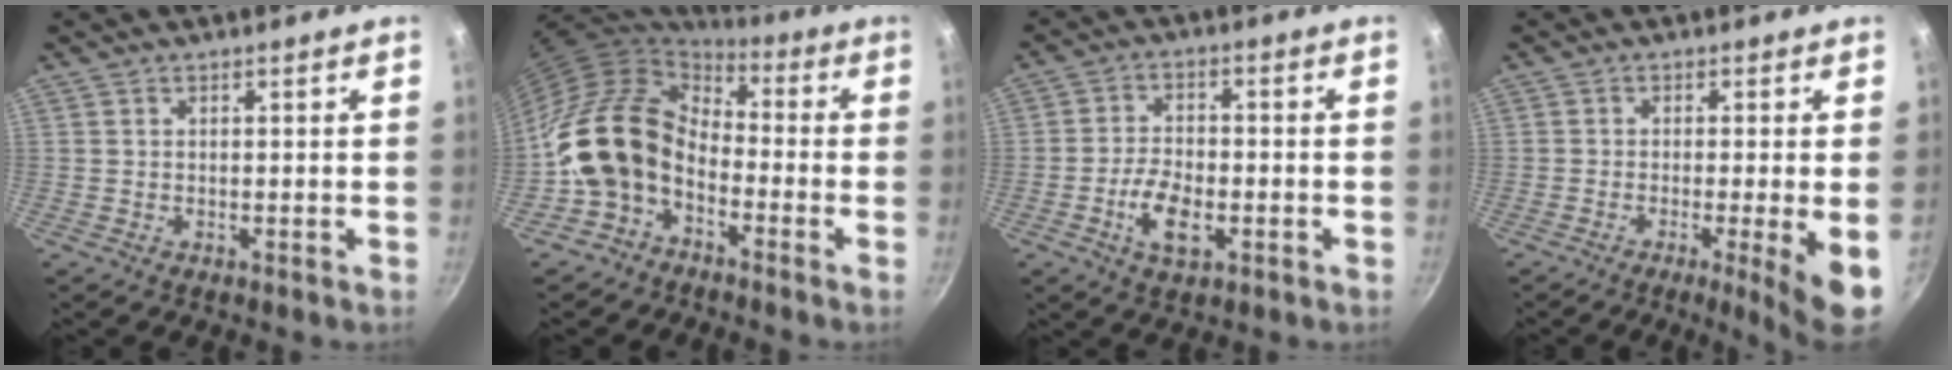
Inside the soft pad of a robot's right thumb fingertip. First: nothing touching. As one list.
[{"total": 14.0, "force": [-4.4, 10.2, 8.5], "torque": [-0.134, 0.054, -0.106]}, {"total": 7.9, "force": [-2.7, 4.2, 6.1], "torque": [-0.107, 0.017, -0.051]}, {"total": 7.4, "force": [-2.1, 0.4, 7.1], "torque": [-0.102, -0.003, -0.030]}]